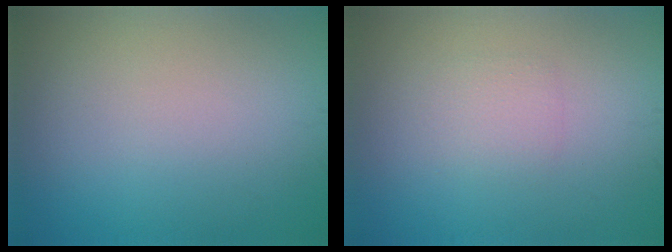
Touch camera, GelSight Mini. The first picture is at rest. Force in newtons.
{"total": 1.4, "press": 1.4, "slide": 0.1}